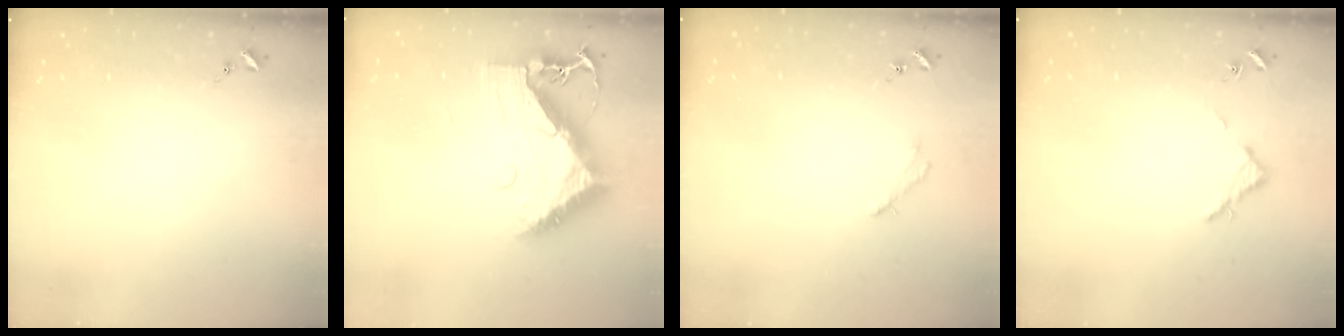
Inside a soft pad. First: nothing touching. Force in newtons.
{"total": 14.1, "press": 14.0, "slide": 1.3}
{"total": 2.5, "press": 2.5, "slide": 0.2}
{"total": 2.8, "press": 2.8, "slide": 0.3}